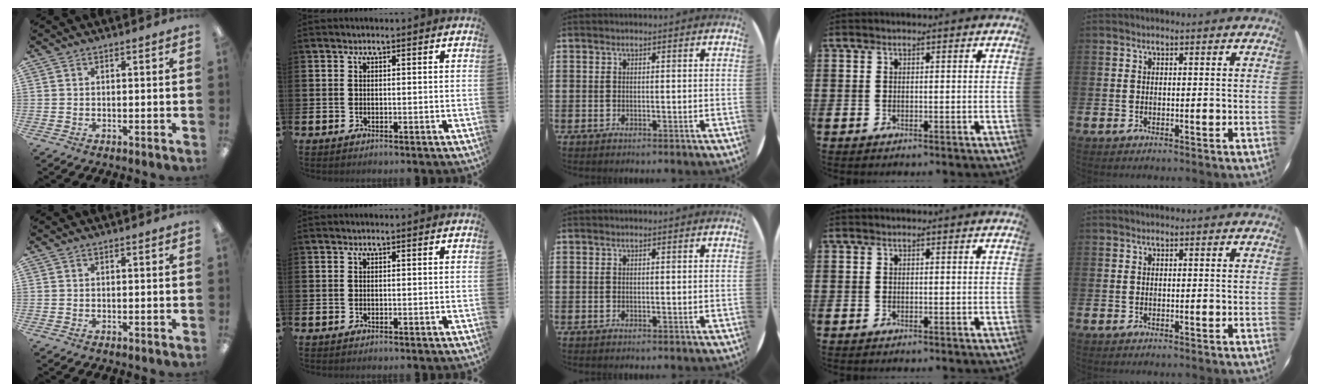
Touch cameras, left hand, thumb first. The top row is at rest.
{}